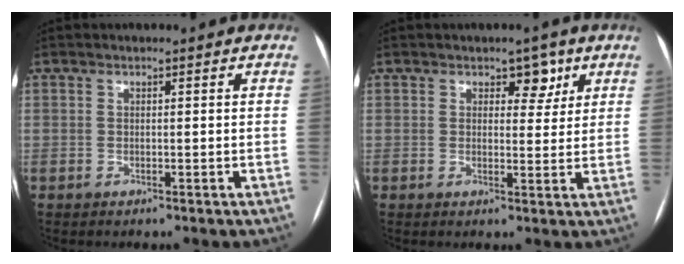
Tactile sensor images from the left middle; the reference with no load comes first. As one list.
[{"total": 3.5, "force": [2.0, 2.1, 1.9], "torque": [-0.014, 0.002, 0.026]}]